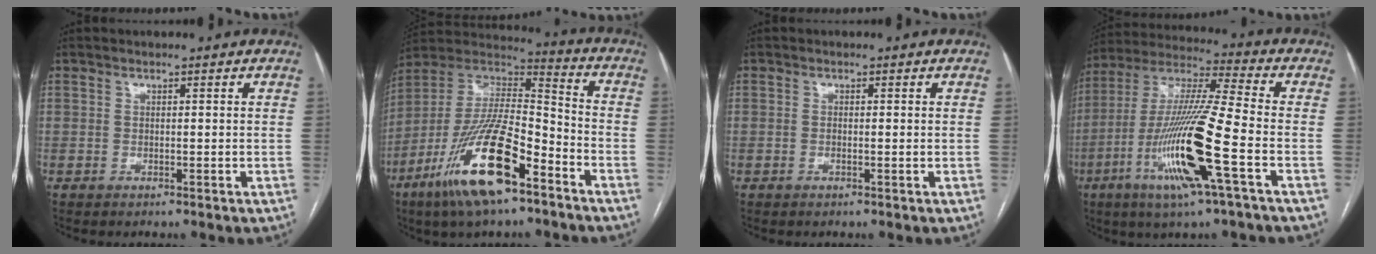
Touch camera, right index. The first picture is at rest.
{"total": 19.9, "force": [-11.0, 4.6, 15.9], "torque": [-0.327, -0.023, -0.199]}
{"total": 0.6, "force": [-0.1, -0.1, 0.6], "torque": [-0.015, -0.001, -0.001]}
{"total": 17.7, "force": [-6.3, -0.1, 16.6], "torque": [-0.340, -0.018, -0.122]}